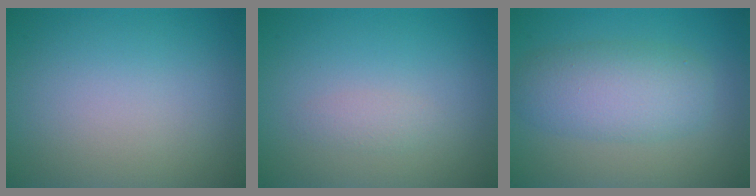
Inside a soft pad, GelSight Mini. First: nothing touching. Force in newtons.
{"total": 1.0, "press": 1.0, "slide": 0.0}
{"total": 5.0, "press": 5.0, "slide": 0.2}